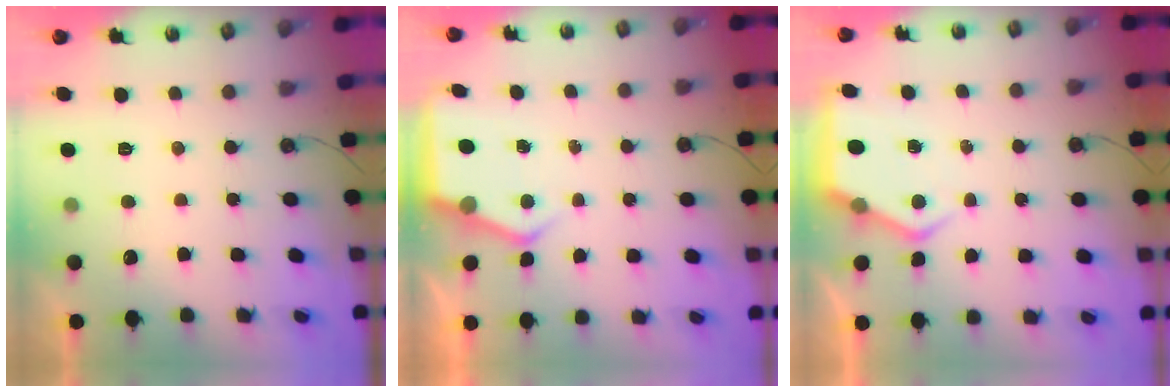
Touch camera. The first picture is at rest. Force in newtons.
{"total": 4.7, "press": 4.7, "slide": 0.7}
{"total": 6.4, "press": 6.4, "slide": 0.4}